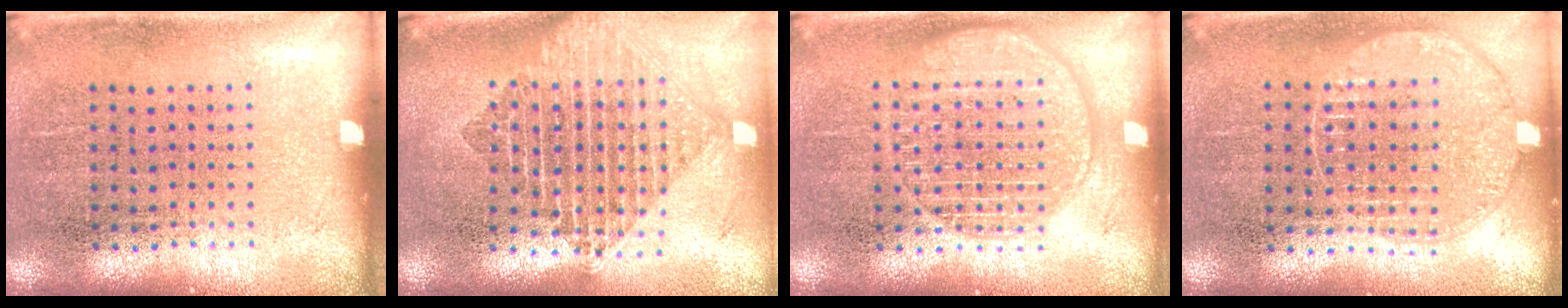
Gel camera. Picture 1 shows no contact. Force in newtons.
{"total": 2.2, "press": 1.7, "slide": 1.4}
{"total": 3.1, "press": 3.1, "slide": 0.5}
{"total": 1.0, "press": 1.0, "slide": 0.1}